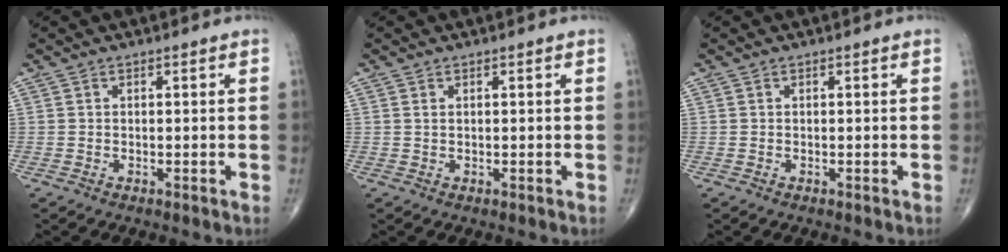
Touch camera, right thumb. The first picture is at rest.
{"total": 0.7, "force": [0.3, 0.4, 0.5], "torque": [-0.012, 0.004, 0.007]}
{"total": 0.0}